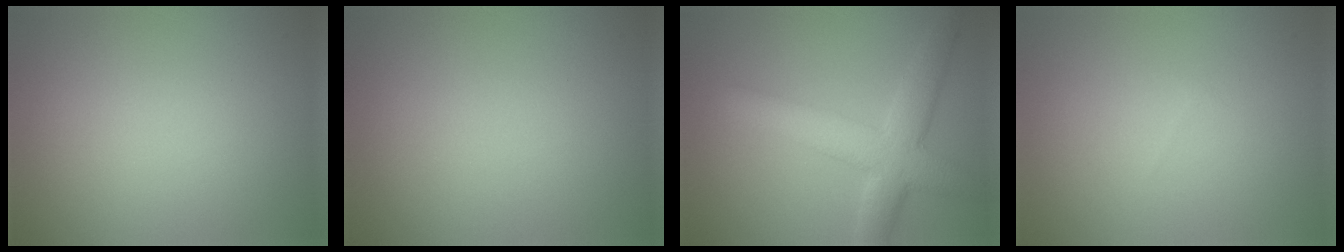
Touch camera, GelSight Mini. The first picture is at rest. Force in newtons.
{"total": 0.0}
{"total": 5.9, "press": 5.9, "slide": 0.3}
{"total": 0.0}